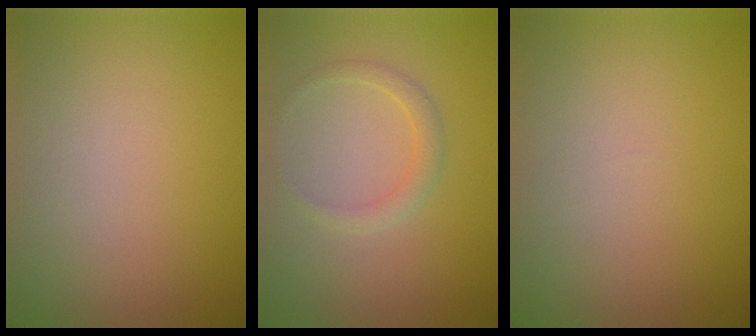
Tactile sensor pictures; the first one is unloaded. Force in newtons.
{"total": 1.6, "press": 1.6, "slide": 0.2}
{"total": 0.0}